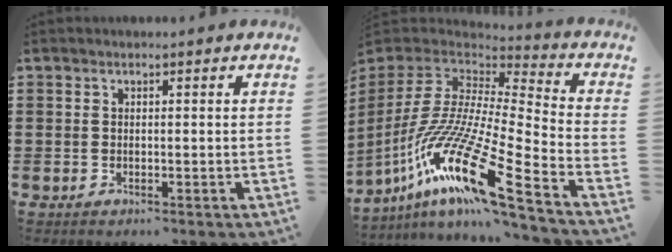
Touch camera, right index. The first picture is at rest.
{"total": 18.4, "force": [-11.0, 2.7, 14.6], "torque": [-0.316, -0.001, -0.213]}